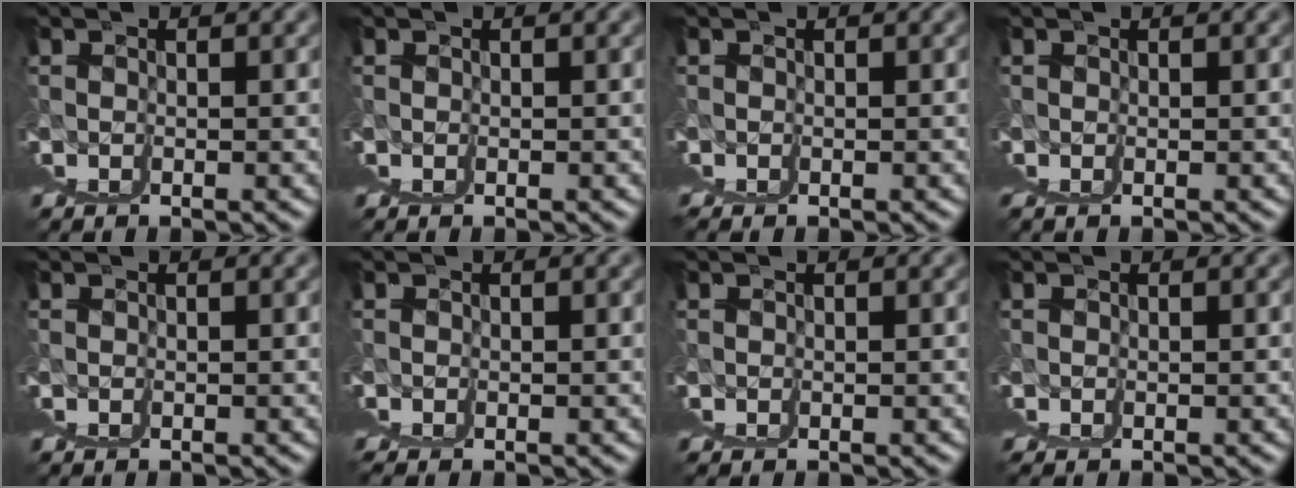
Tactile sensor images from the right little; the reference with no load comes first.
{"total": 0.0}
{"total": 0.7, "force": [0.2, -0.6, -0.2], "torque": [0.005, 0.001, 0.003]}
{"total": 0.6, "force": [0.0, 0.4, 0.4], "torque": [-0.006, 0.004, 0.000]}
{"total": 0.0}
{"total": 0.0}
{"total": 0.5, "force": [-0.1, 0.5, 0.2], "torque": [-0.008, -0.002, -0.001]}
{"total": 0.0}